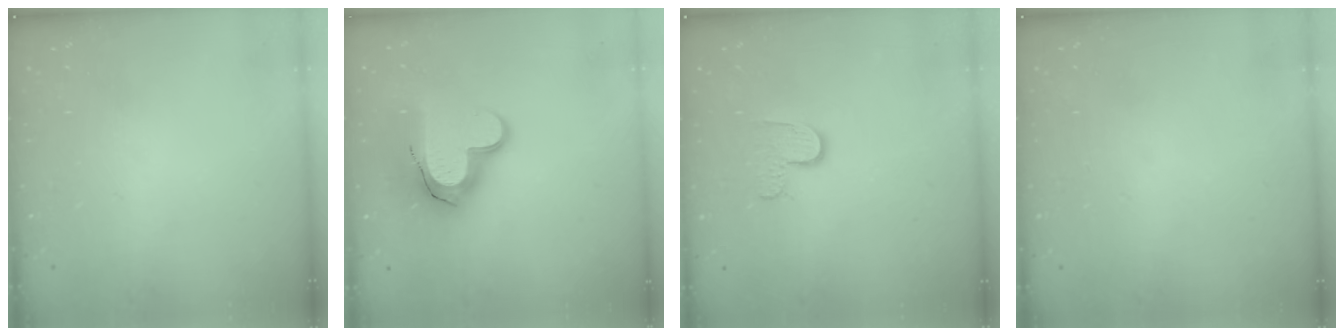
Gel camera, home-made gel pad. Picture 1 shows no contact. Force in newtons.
{"total": 15.2, "press": 15.1, "slide": 1.1}
{"total": 5.5, "press": 5.5, "slide": 0.4}
{"total": 0.8, "press": 0.5, "slide": 0.6}